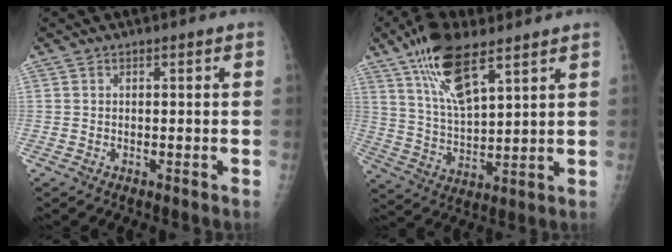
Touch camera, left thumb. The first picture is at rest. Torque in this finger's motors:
{"motor_torque": [1.03, -0.10, 1.46, -0.68, 0.15]}